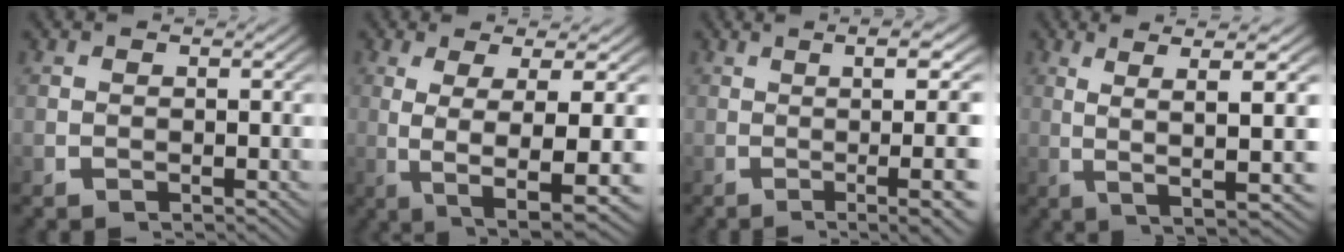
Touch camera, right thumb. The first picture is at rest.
{"total": 9.0, "force": [-1.9, 3.2, 8.1], "torque": [-0.154, -0.028, -0.009]}
{"total": 9.4, "force": [0.3, 3.0, 8.9], "torque": [-0.114, 0.005, 0.005]}
{"total": 10.2, "force": [2.2, 3.0, 9.5], "torque": [-0.135, 0.017, 0.032]}